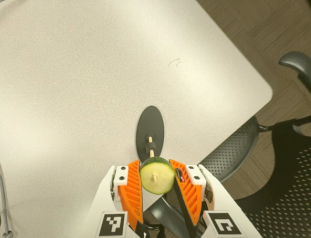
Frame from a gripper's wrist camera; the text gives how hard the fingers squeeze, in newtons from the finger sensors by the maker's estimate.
{"total": 12.2, "left": 11.8, "right": 12.5}